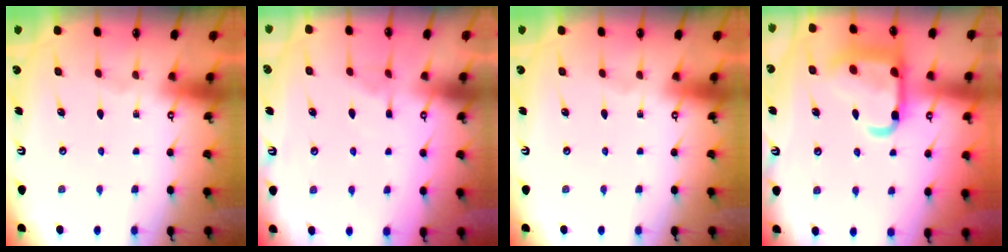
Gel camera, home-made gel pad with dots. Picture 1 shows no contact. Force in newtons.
{"total": 3.9, "press": 3.8, "slide": 0.5}
{"total": 0.0}
{"total": 17.6, "press": 17.5, "slide": 1.6}